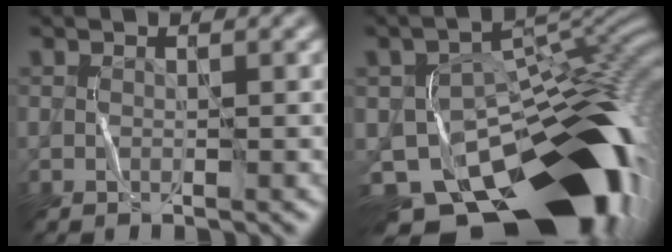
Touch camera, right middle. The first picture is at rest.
{"total": 17.7, "force": [-9.2, 9.4, 11.9], "torque": [-0.164, -0.023, -0.132]}